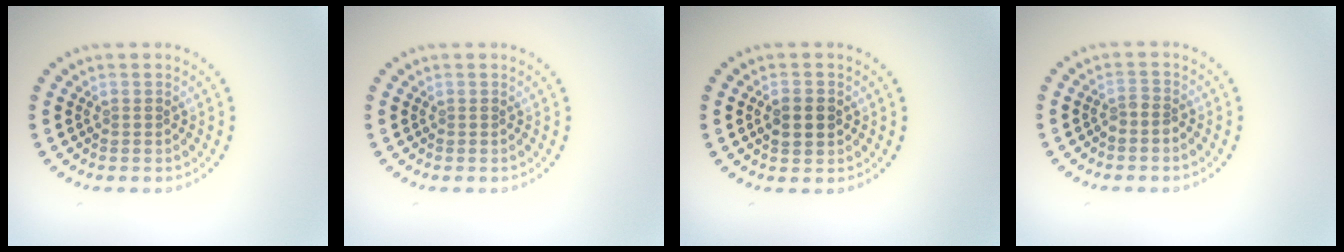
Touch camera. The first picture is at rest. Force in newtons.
{"total": 0.0}
{"total": 2.6, "press": 2.6, "slide": 0.1}
{"total": 1.0, "press": 0.7, "slide": 0.7}